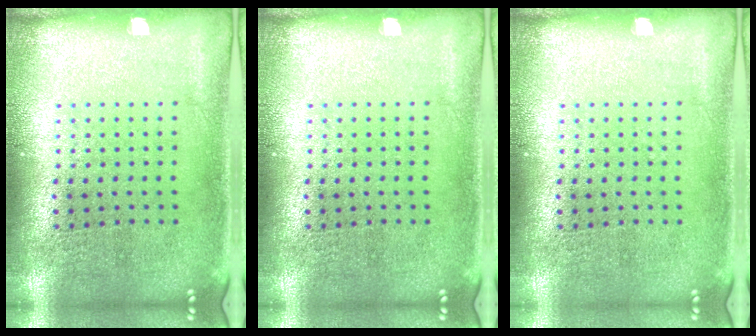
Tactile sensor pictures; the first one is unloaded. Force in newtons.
{"total": 0.0}
{"total": 0.0}